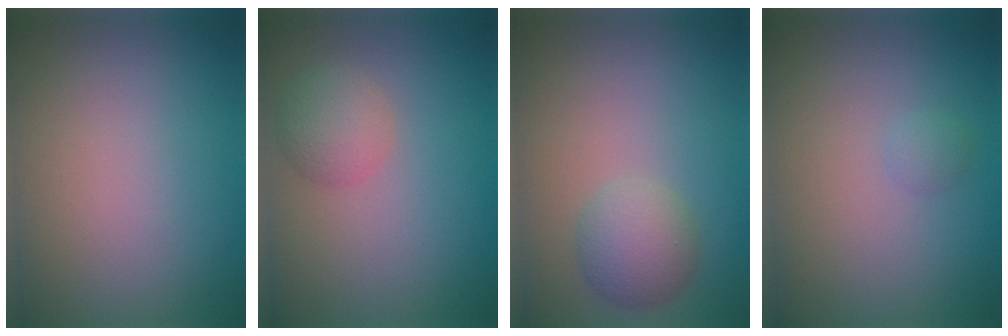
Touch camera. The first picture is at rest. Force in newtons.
{"total": 2.6, "press": 2.6, "slide": 0.0}
{"total": 3.1, "press": 3.1, "slide": 0.1}
{"total": 0.8, "press": 0.8, "slide": 0.0}